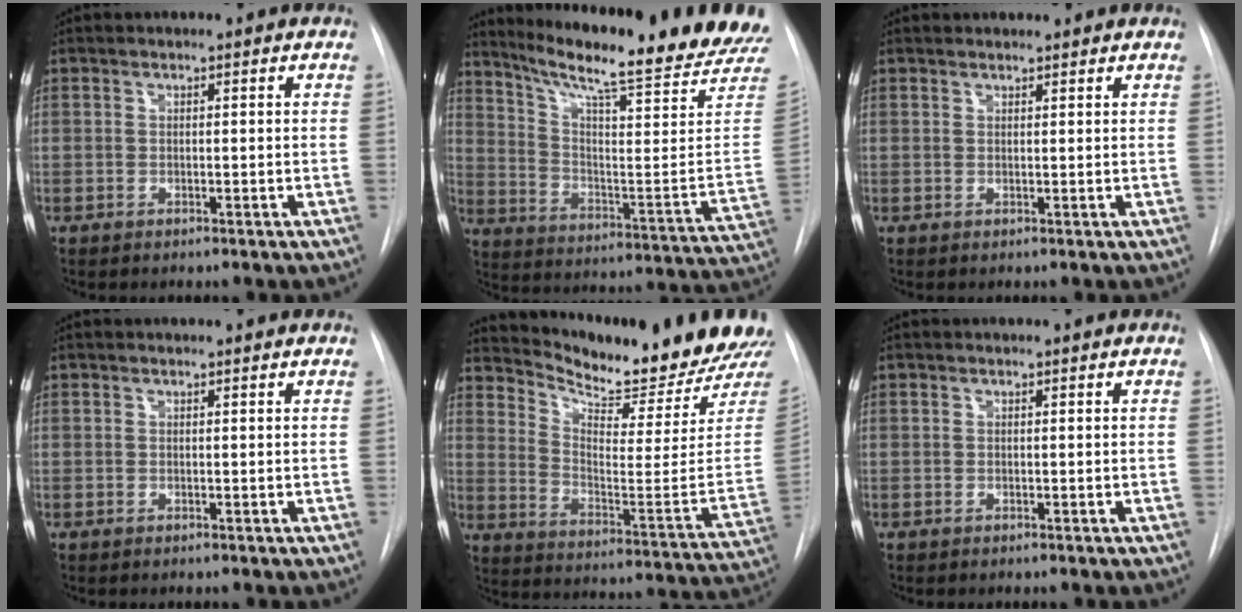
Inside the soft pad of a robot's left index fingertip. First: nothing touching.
{"total": 23.9, "force": [20.0, 0.4, 13.1], "torque": [-0.209, -0.087, 0.271]}
{"total": 1.6, "force": [1.5, 0.4, 0.2], "torque": [-0.006, 0.015, 0.022]}
{"total": 0.0}
{"total": 21.1, "force": [19.8, 1.5, 6.9], "torque": [-0.121, -0.113, 0.266]}
{"total": 0.0}